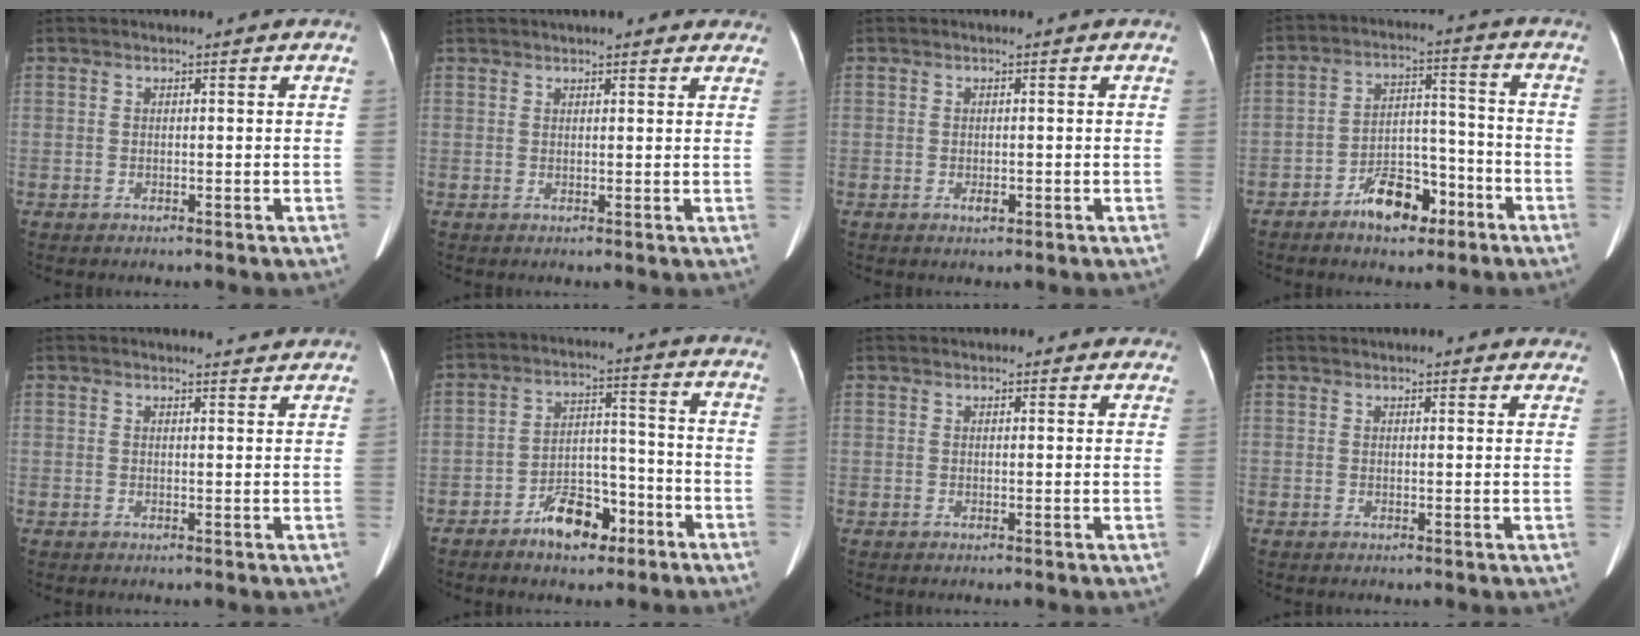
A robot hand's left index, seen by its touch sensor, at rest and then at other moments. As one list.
[{"total": 6.9, "force": [5.9, 1.9, 3.0], "torque": [-0.030, 0.027, 0.073]}, {"total": 1.0, "force": [-0.4, 0.5, 0.7], "torque": [-0.016, -0.002, -0.003]}, {"total": 8.5, "force": [-5.5, 4.0, 5.1], "torque": [-0.091, 0.021, -0.086]}, {"total": 3.4, "force": [3.4, 0.4, 0.4], "torque": [-0.010, 0.002, 0.035]}, {"total": 8.0, "force": [-5.2, 3.8, 4.8], "torque": [-0.085, 0.019, -0.081]}, {"total": 4.4, "force": [3.9, 1.6, 1.1], "torque": [0.002, 0.021, 0.040]}, {"total": 8.7, "force": [8.0, 2.2, 2.6], "torque": [-0.008, 0.018, 0.079]}]